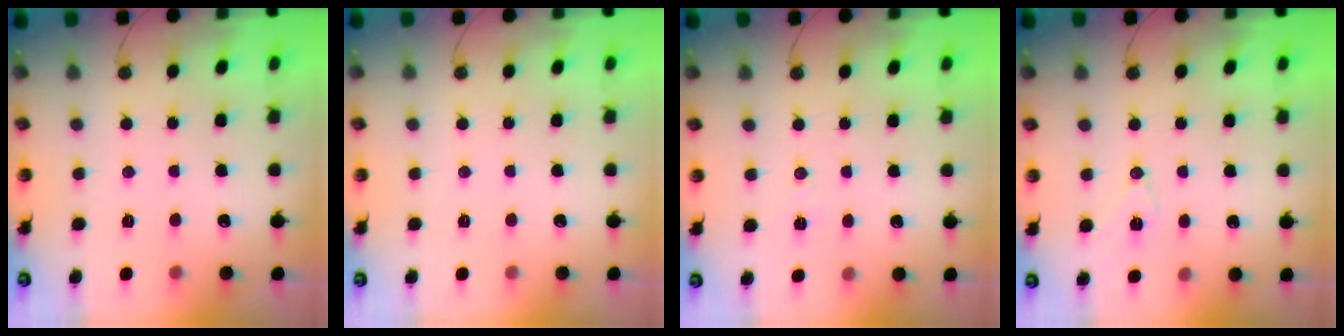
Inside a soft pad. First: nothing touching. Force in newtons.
{"total": 0.0}
{"total": 6.0, "press": 4.0, "slide": 4.5}
{"total": 7.1, "press": 6.1, "slide": 3.7}